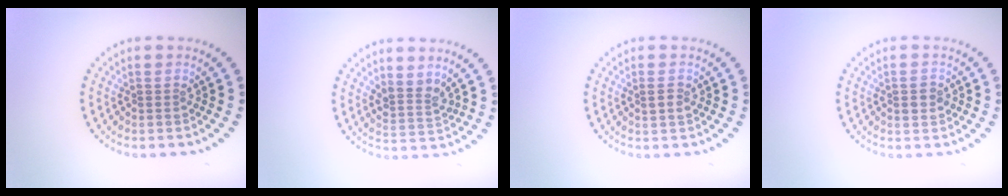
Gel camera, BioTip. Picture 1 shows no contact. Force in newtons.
{"total": 2.2, "press": 1.8, "slide": 1.4}
{"total": 1.2, "press": 1.2, "slide": 0.1}
{"total": 2.1, "press": 2.1, "slide": 0.1}